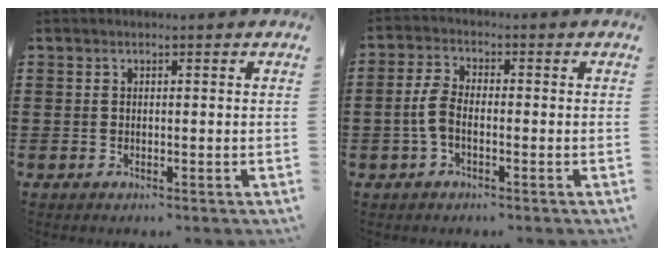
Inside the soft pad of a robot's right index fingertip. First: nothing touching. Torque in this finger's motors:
{"motor_torque": [0.81, 0.04, 0.39, 0.05]}